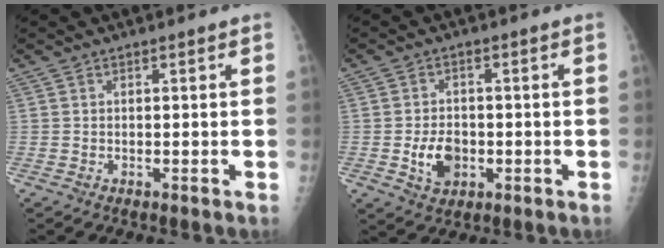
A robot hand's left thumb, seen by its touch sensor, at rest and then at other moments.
{"total": 6.0, "force": [-1.3, 4.4, 3.9], "torque": [-0.050, 0.002, -0.018]}